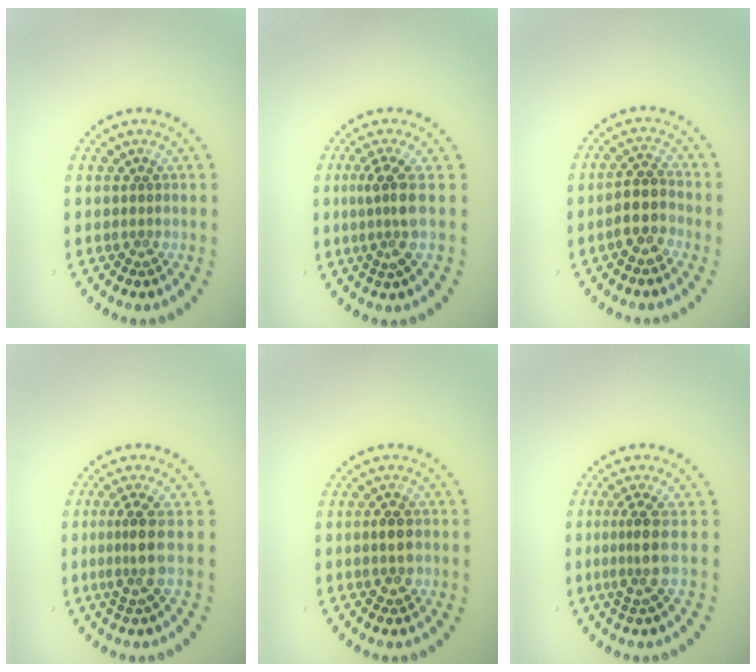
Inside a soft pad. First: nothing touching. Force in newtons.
{"total": 2.7, "press": 2.0, "slide": 1.9}
{"total": 3.0, "press": 2.6, "slide": 1.5}
{"total": 2.6, "press": 1.8, "slide": 1.8}
{"total": 2.1, "press": 2.1, "slide": 0.2}
{"total": 2.6, "press": 1.9, "slide": 1.8}